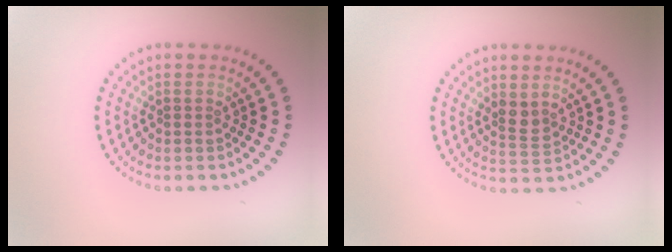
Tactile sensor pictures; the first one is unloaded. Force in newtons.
{"total": 1.7, "press": 1.4, "slide": 0.9}